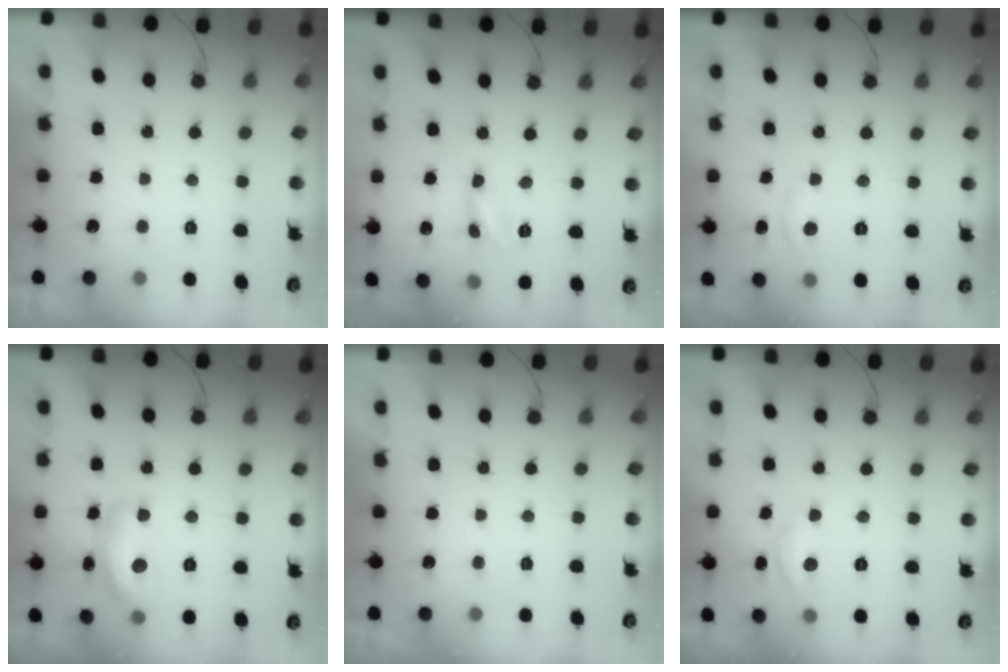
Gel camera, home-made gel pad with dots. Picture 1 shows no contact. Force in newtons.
{"total": 2.6, "press": 2.6, "slide": 0.2}
{"total": 3.3, "press": 3.2, "slide": 0.3}
{"total": 13.5, "press": 13.5, "slide": 0.9}
{"total": 0.0}
{"total": 5.2, "press": 5.2, "slide": 0.5}